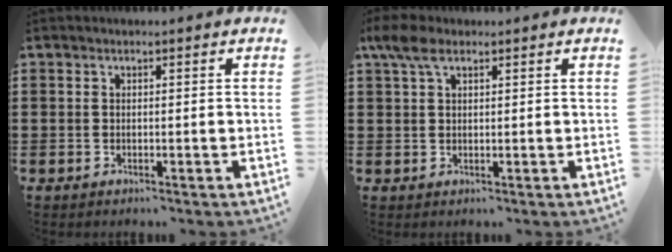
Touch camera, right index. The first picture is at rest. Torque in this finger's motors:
{"motor_torque": [1.08, 0.21, 0.23, 0.13]}